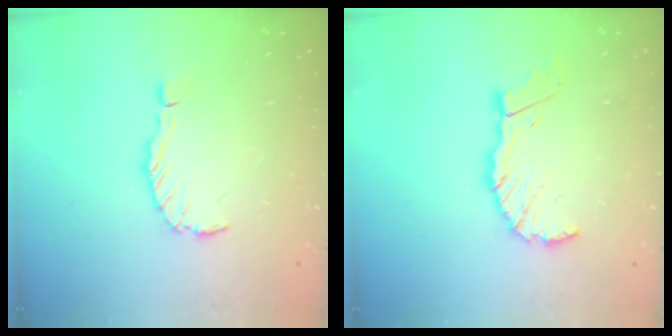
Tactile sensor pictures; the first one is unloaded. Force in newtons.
{"total": 10.7, "press": 10.6, "slide": 1.4}